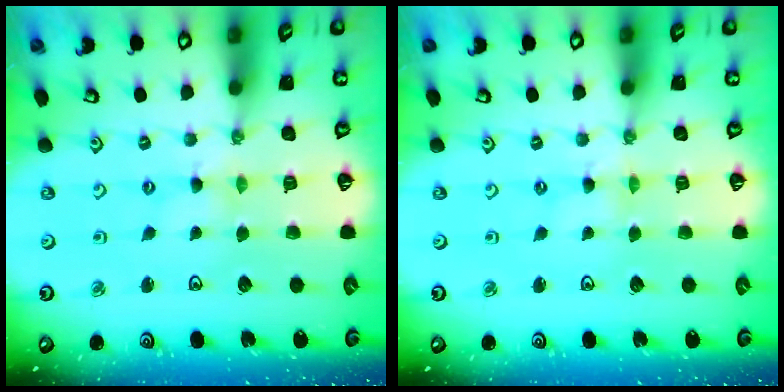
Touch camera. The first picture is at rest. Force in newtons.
{"total": 0.0}